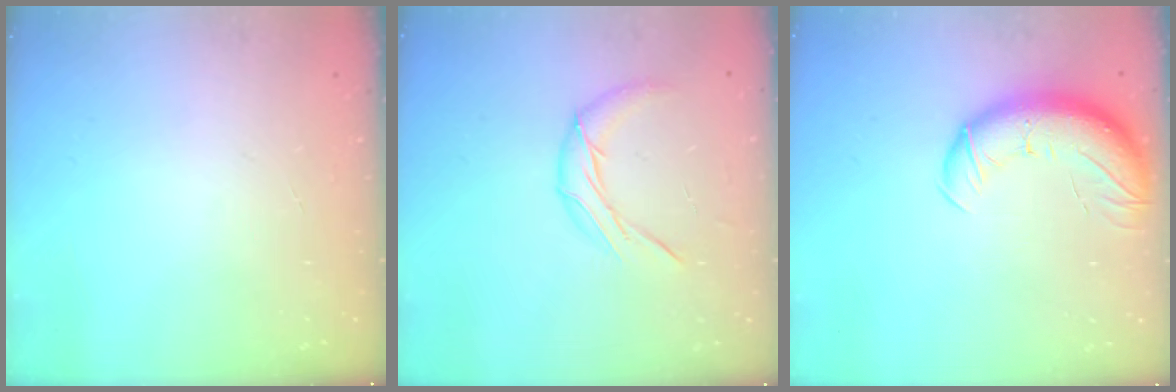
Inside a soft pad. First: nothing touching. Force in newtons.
{"total": 9.5, "press": 9.5, "slide": 0.4}
{"total": 12.8, "press": 12.5, "slide": 3.1}